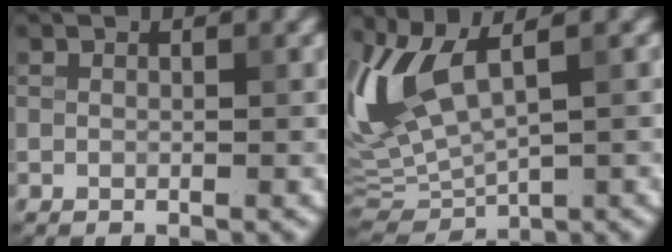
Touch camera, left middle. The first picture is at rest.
{"total": 8.5, "force": [2.8, 3.2, 7.3], "torque": [-0.175, 0.003, 0.056]}